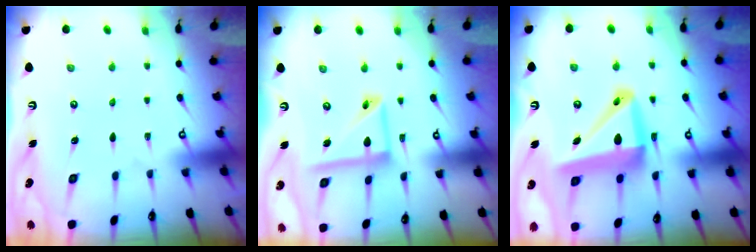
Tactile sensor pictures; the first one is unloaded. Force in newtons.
{"total": 12.1, "press": 12.0, "slide": 1.3}
{"total": 15.9, "press": 15.8, "slide": 2.3}